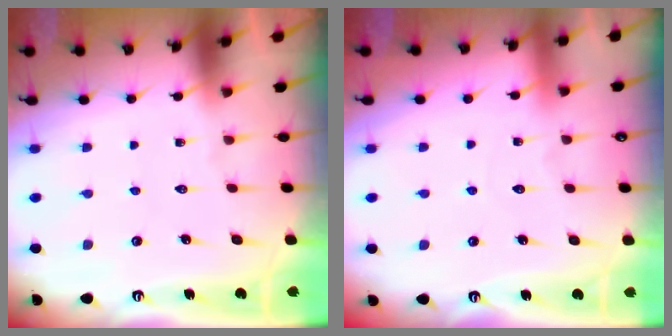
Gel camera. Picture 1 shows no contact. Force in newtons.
{"total": 3.4, "press": 3.3, "slide": 0.4}